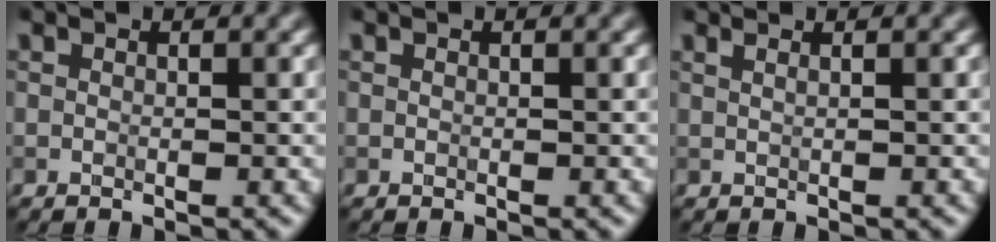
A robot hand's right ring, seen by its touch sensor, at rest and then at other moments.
{"total": 0.0}
{"total": 0.8, "force": [0.6, 0.2, 0.5], "torque": [-0.010, 0.000, 0.004]}